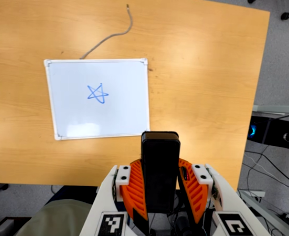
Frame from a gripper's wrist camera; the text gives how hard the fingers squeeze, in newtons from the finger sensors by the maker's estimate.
{"total": 9.4, "left": 7.8, "right": 10.9}